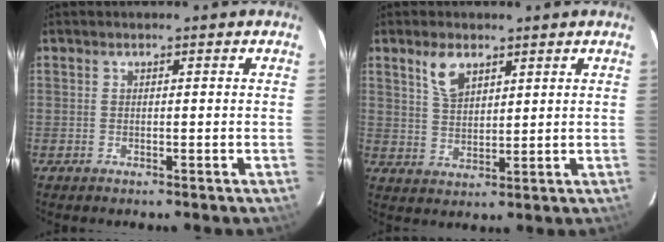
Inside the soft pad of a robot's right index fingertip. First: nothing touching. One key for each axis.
{"total": 5.6, "fx": 3.4, "fy": 2.9, "fz": 3.4, "tx": -0.064, "ty": 0.007, "tz": 0.068}